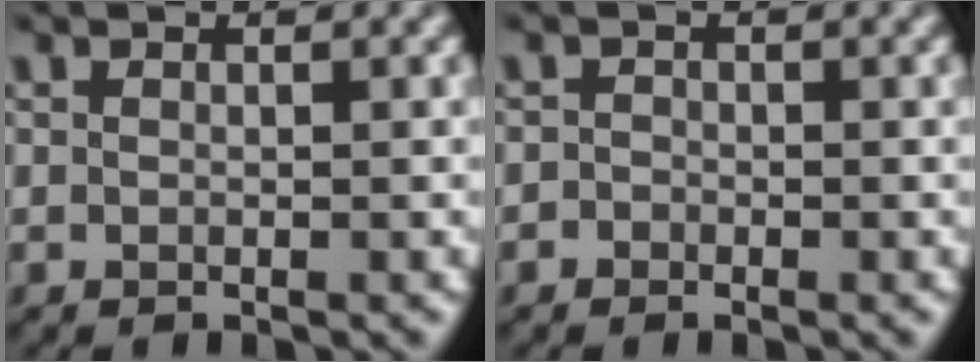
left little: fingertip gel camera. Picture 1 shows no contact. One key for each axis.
{"total": 0.9, "fx": -0.4, "fy": 0.8, "fz": 0.2, "tx": 0.003, "ty": -0.001, "tz": -0.015}